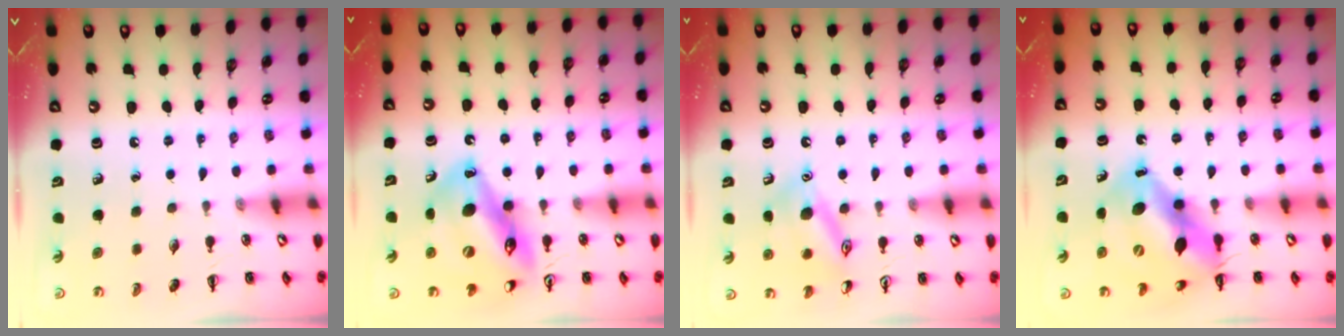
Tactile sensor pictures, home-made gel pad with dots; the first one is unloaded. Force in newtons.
{"total": 16.9, "press": 16.3, "slide": 4.5}
{"total": 14.0, "press": 13.9, "slide": 1.1}
{"total": 14.0, "press": 13.5, "slide": 3.5}